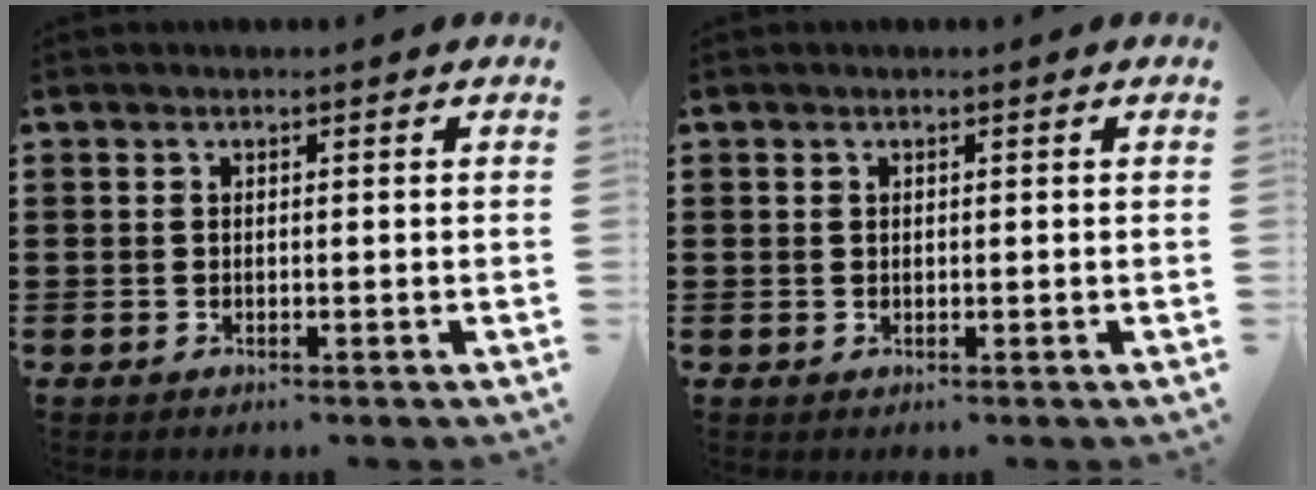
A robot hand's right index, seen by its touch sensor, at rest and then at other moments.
{"total": 0.0}